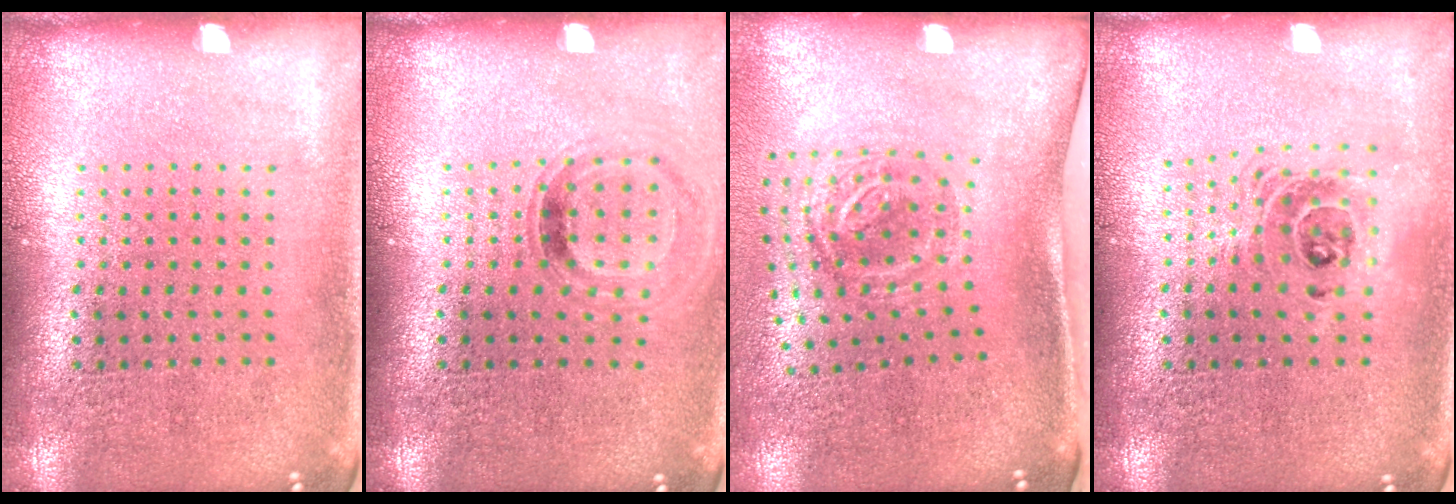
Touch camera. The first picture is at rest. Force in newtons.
{"total": 0.9, "press": 0.9, "slide": 0.2}
{"total": 1.9, "press": 1.2, "slide": 1.6}
{"total": 1.5, "press": 1.3, "slide": 0.9}